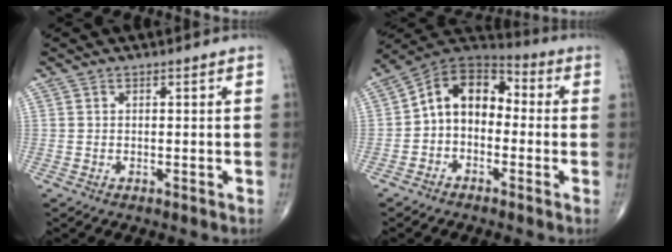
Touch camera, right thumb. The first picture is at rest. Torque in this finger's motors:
{"motor_torque": [0.06, 0.52, 0.45, -0.53, 0.19]}